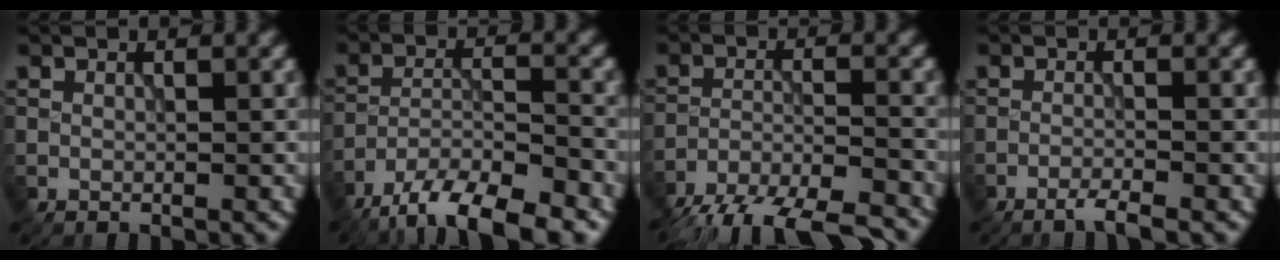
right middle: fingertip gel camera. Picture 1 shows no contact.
{"total": 9.6, "force": [-7.6, 2.5, 5.4], "torque": [-0.086, -0.007, -0.133]}
{"total": 11.7, "force": [-10.6, 3.3, 3.9], "torque": [-0.055, -0.015, -0.156]}
{"total": 1.8, "force": [-1.4, 0.1, 1.1], "torque": [-0.015, 0.000, -0.035]}